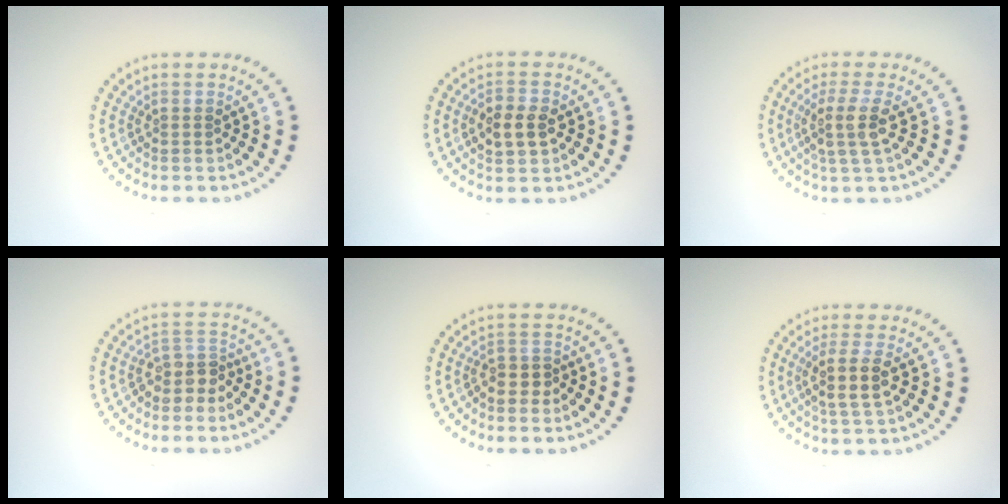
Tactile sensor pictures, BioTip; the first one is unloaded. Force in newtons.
{"total": 3.0, "press": 3.0, "slide": 0.2}
{"total": 3.2, "press": 2.5, "slide": 2.0}
{"total": 2.5, "press": 2.0, "slide": 1.5}
{"total": 1.5, "press": 1.2, "slide": 0.9}
{"total": 2.8, "press": 2.4, "slide": 1.5}